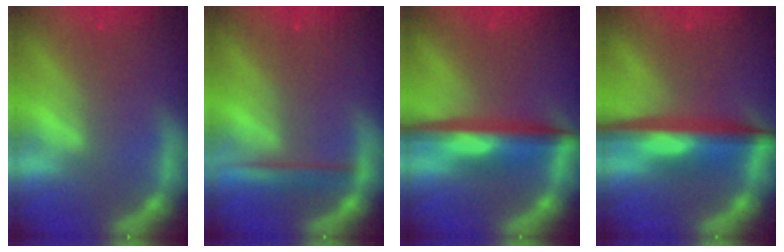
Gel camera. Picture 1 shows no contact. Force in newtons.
{"total": 2.5}
{"total": 6.0}
{"total": 6.5}